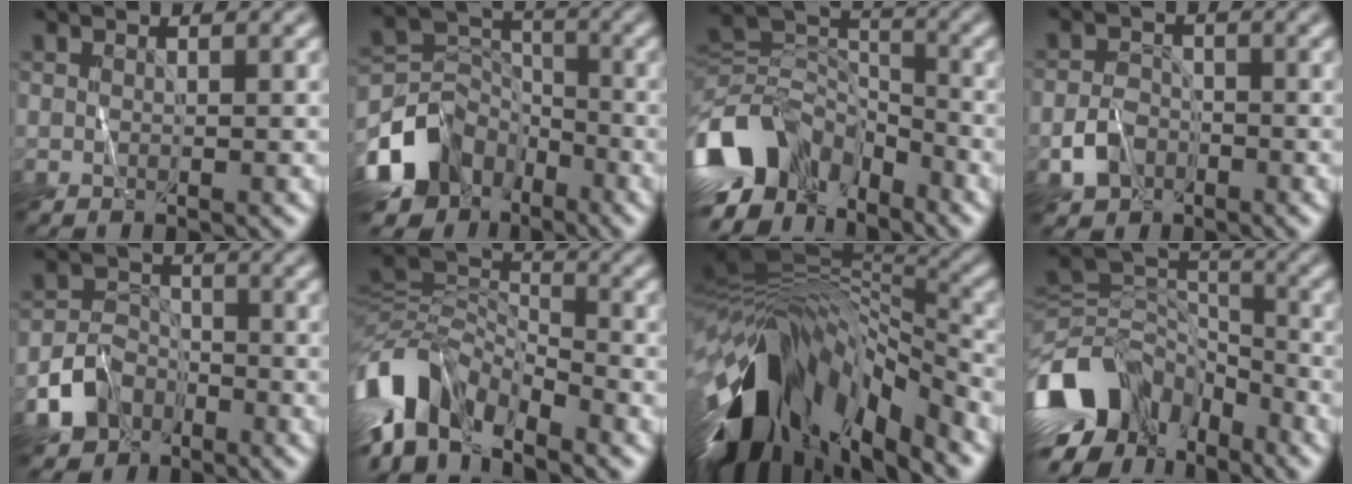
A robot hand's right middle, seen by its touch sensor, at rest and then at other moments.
{"total": 8.7, "force": [-5.2, 6.1, 3.5], "torque": [-0.063, -0.002, -0.107]}
{"total": 11.7, "force": [-5.9, 7.7, 6.5], "torque": [-0.130, 0.007, -0.119]}
{"total": 3.0, "force": [-1.6, 2.2, 1.3], "torque": [-0.022, 0.004, -0.034]}
{"total": 4.7, "force": [-2.8, 3.5, 1.6], "torque": [-0.020, 0.002, -0.058]}
{"total": 9.9, "force": [-6.1, 5.3, 5.7], "torque": [-0.109, -0.008, -0.123]}
{"total": 15.2, "force": [-6.0, 7.6, 11.7], "torque": [-0.215, 0.012, -0.116]}
{"total": 13.0, "force": [-6.0, 9.2, 7.1], "torque": [-0.162, 0.009, -0.115]}